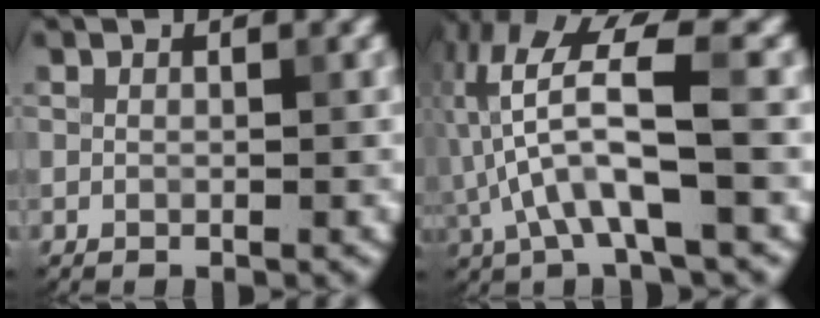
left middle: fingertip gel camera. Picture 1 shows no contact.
{"total": 8.0, "force": [-1.2, 2.4, 7.6], "torque": [-0.165, 0.020, -0.026]}